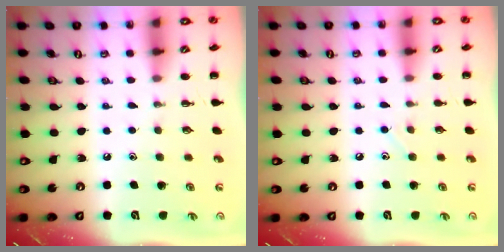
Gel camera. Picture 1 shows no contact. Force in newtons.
{"total": 4.0, "press": 3.8, "slide": 1.3}